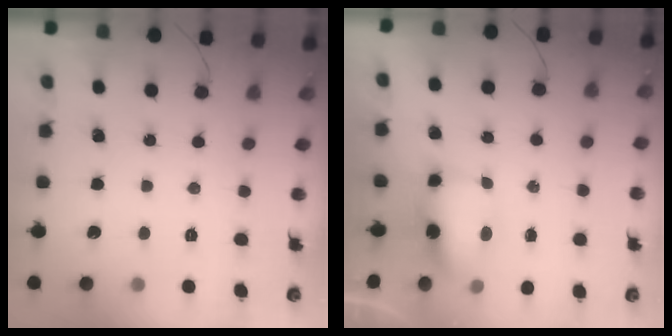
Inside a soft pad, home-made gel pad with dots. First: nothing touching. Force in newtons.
{"total": 12.5, "press": 8.9, "slide": 8.7}